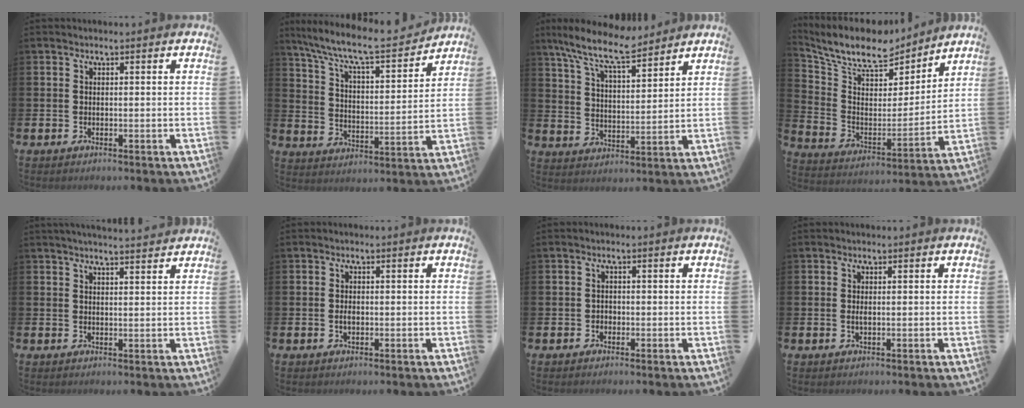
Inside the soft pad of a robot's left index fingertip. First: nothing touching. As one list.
[{"total": 9.5, "force": [8.5, 1.6, 3.8], "torque": [-0.103, -0.060, 0.141]}, {"total": 9.8, "force": [8.6, 1.8, 4.5], "torque": [-0.119, -0.038, 0.154]}, {"total": 9.9, "force": [8.7, 3.5, 3.1], "torque": [-0.106, -0.058, 0.151]}, {"total": 3.0, "force": [2.9, -0.3, 0.4], "torque": [-0.009, -0.015, 0.052]}, {"total": 1.2, "force": [-0.2, 0.6, 1.0], "torque": [-0.017, 0.003, -0.005]}, {"total": 1.0, "force": [-0.5, 0.8, 0.2], "torque": [-0.004, 0.003, -0.012]}, {"total": 0.7, "force": [0.1, 0.2, 0.7], "torque": [-0.011, 0.001, 0.000]}]